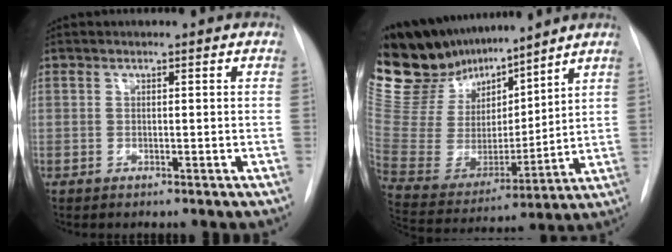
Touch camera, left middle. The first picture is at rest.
{"total": 18.9, "force": [16.9, 4.9, 7.0], "torque": [-0.134, -0.001, 0.323]}